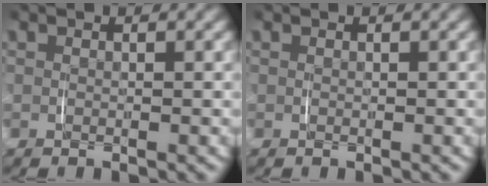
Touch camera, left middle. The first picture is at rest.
{"total": 0.0}